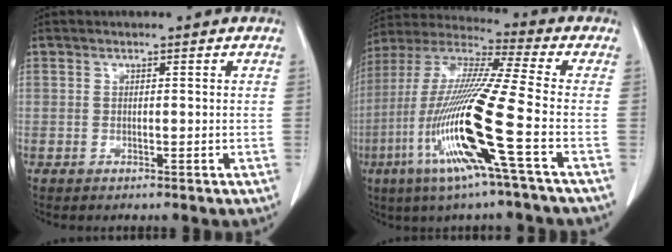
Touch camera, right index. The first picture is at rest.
{"total": 18.6, "force": [-6.3, -1.0, 17.4], "torque": [-0.368, -0.026, -0.133]}